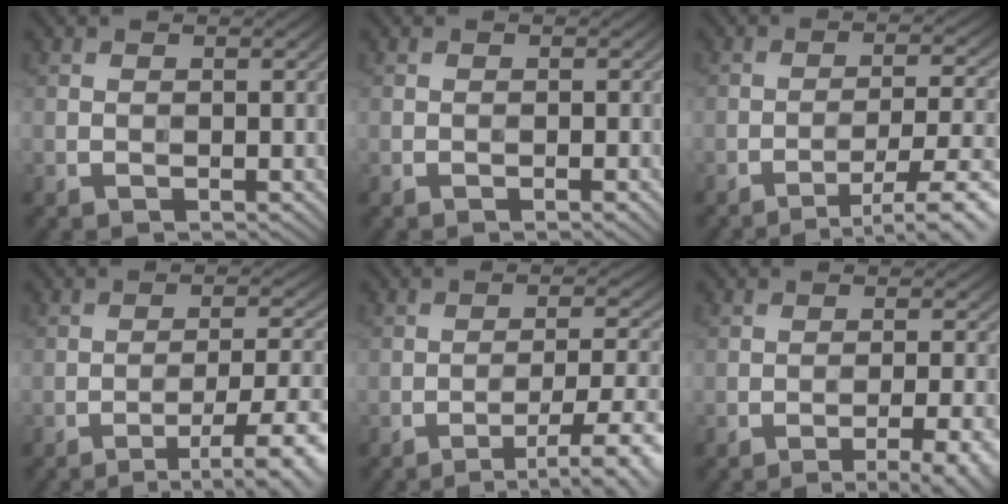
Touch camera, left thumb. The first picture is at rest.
{"total": 0.9, "force": [-0.4, 0.0, 0.8], "torque": [-0.012, 0.000, -0.009]}
{"total": 8.6, "force": [-5.2, 1.9, 6.6], "torque": [-0.106, 0.009, -0.070]}
{"total": 8.5, "force": [-4.5, 2.0, 6.9], "torque": [-0.111, 0.004, -0.059]}
{"total": 8.5, "force": [-4.7, 2.1, 6.8], "torque": [-0.110, 0.005, -0.062]}
{"total": 8.2, "force": [-5.5, 1.8, 5.9], "torque": [-0.076, 0.013, -0.066]}